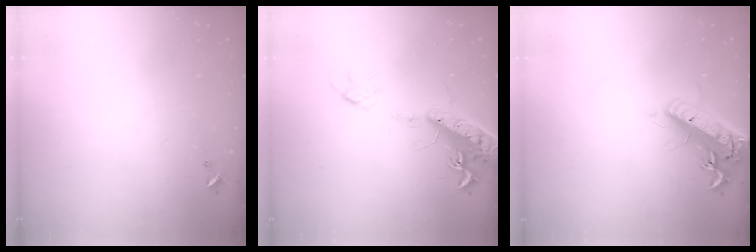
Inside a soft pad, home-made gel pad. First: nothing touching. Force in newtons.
{"total": 16.2, "press": 15.7, "slide": 3.7}
{"total": 20.7, "press": 20.3, "slide": 4.2}